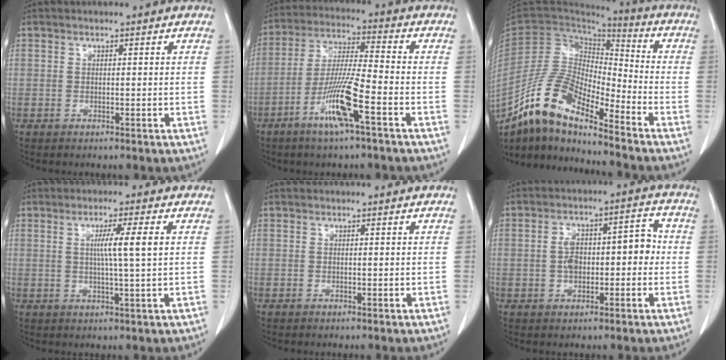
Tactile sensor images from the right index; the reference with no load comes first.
{"total": 10.7, "force": [-5.0, 0.1, 9.4], "torque": [-0.187, -0.009, -0.100]}
{"total": 13.0, "force": [-10.2, 3.0, 7.5], "torque": [-0.152, 0.018, -0.191]}
{"total": 5.4, "force": [1.0, -0.8, 5.2], "torque": [-0.089, -0.004, 0.017]}
{"total": 0.0}
{"total": 7.7, "force": [-0.5, 3.9, 6.7], "torque": [-0.108, 0.039, -0.008]}